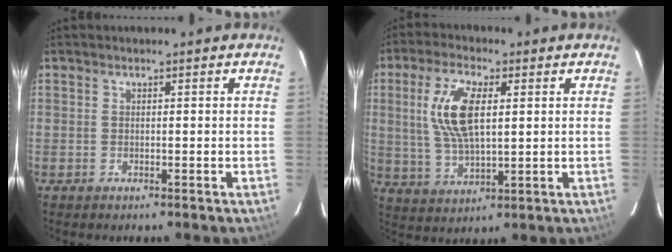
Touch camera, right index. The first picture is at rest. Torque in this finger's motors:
{"motor_torque": [0.42, 0.10, 0.31, 0.16]}